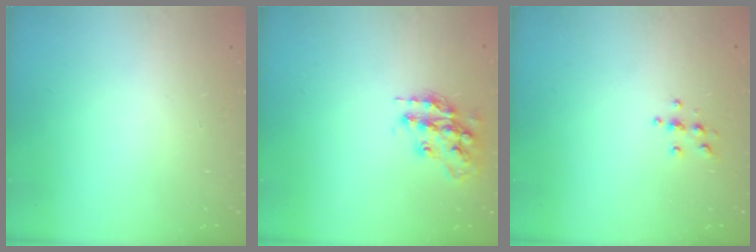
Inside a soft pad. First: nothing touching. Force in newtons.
{"total": 14.9, "press": 14.8, "slide": 0.9}
{"total": 4.7, "press": 4.7, "slide": 0.6}